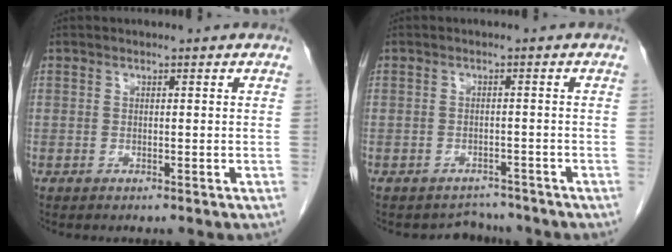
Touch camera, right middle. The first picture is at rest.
{"total": 2.8, "force": [-2.5, 1.1, -0.6], "torque": [0.005, 0.006, -0.033]}